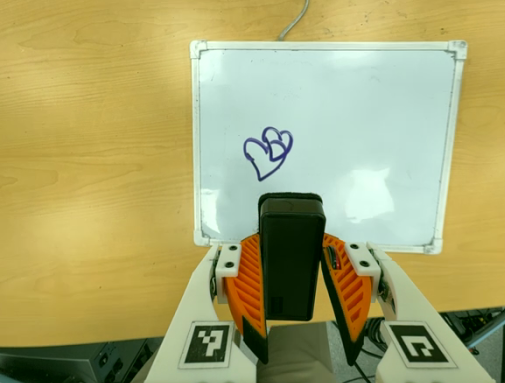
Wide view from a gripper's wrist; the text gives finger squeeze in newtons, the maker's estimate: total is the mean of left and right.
{"total": 6.9, "left": 5.4, "right": 8.5}